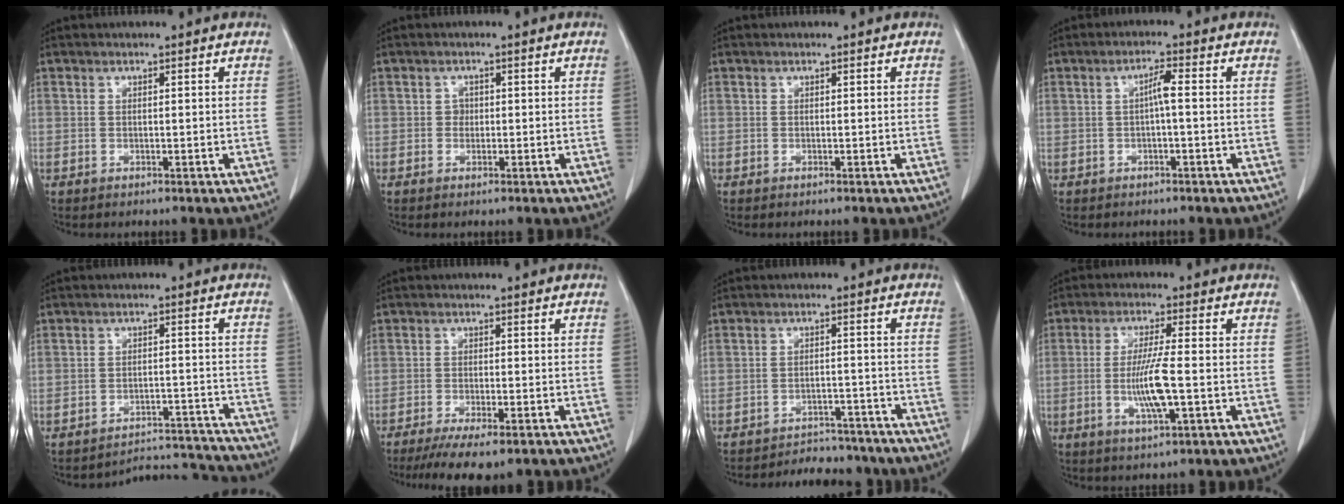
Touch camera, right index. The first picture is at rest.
{"total": 1.2, "force": [0.0, 1.1, 0.5], "torque": [-0.004, 0.004, -0.001]}
{"total": 0.0}
{"total": 2.5, "force": [-0.1, 0.2, 2.5], "torque": [-0.044, 0.006, -0.001]}
{"total": 7.6, "force": [-7.4, 0.9, -1.5], "torque": [0.026, 0.028, -0.104]}
{"total": 9.4, "force": [-7.2, 2.0, 5.8], "torque": [-0.080, -0.015, -0.107]}
{"total": 10.9, "force": [-10.2, 3.4, 1.6], "torque": [-0.017, 0.011, -0.123]}
{"total": 7.6, "force": [-1.4, 0.5, 7.4], "torque": [-0.147, -0.008, -0.025]}